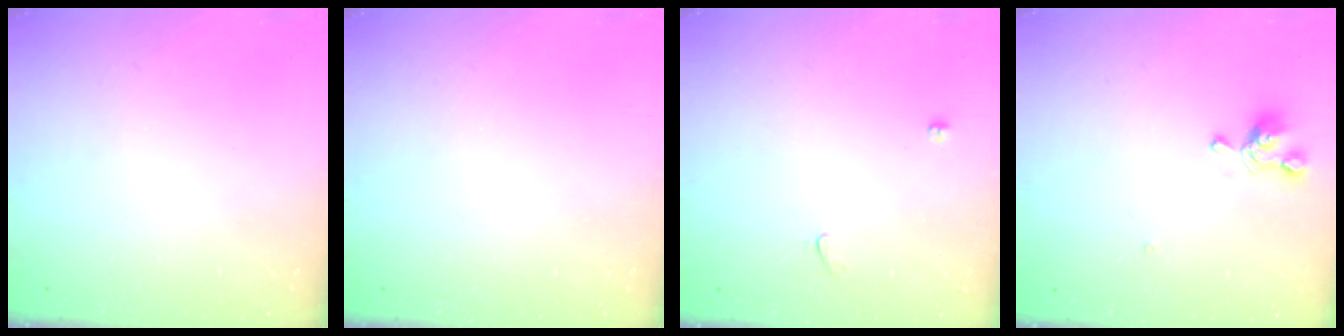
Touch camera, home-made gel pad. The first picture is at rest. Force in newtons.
{"total": 0.0}
{"total": 1.9, "press": 1.6, "slide": 1.0}
{"total": 0.7, "press": 0.4, "slide": 0.6}